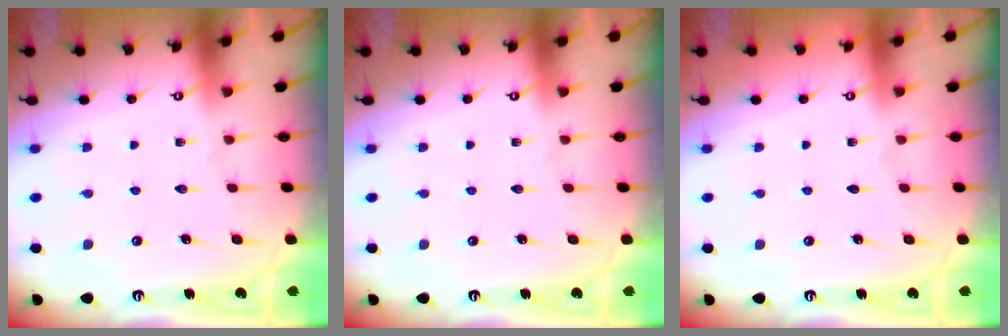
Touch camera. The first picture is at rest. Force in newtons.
{"total": 0.0}
{"total": 0.0}